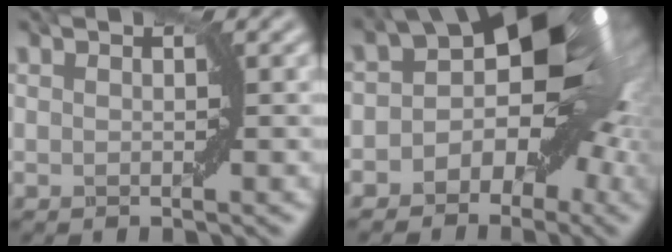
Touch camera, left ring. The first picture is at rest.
{"total": 11.4, "force": [-1.0, 8.1, 8.0], "torque": [-0.001, 0.027, -0.041]}